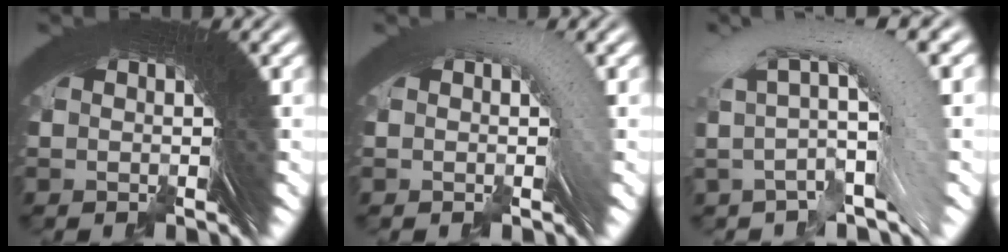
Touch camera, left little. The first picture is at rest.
{"total": 19.8, "force": [-0.9, -9.6, -17.3], "torque": [0.243, 0.017, -0.019]}
{"total": 26.2, "force": [3.3, -12.8, -22.6], "torque": [0.355, 0.109, 0.008]}